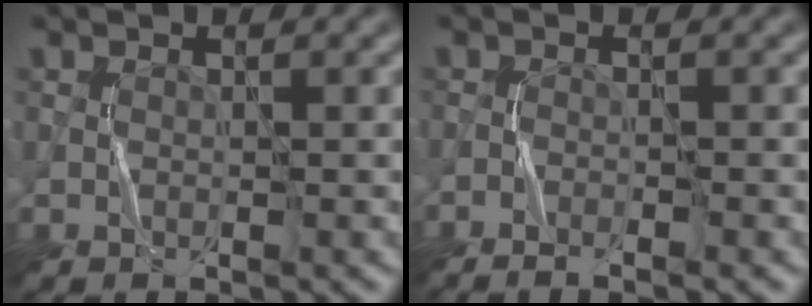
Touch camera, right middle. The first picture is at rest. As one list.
[{"total": 2.4, "force": [-1.9, 0.2, 1.4], "torque": [-0.040, 0.000, -0.037]}]